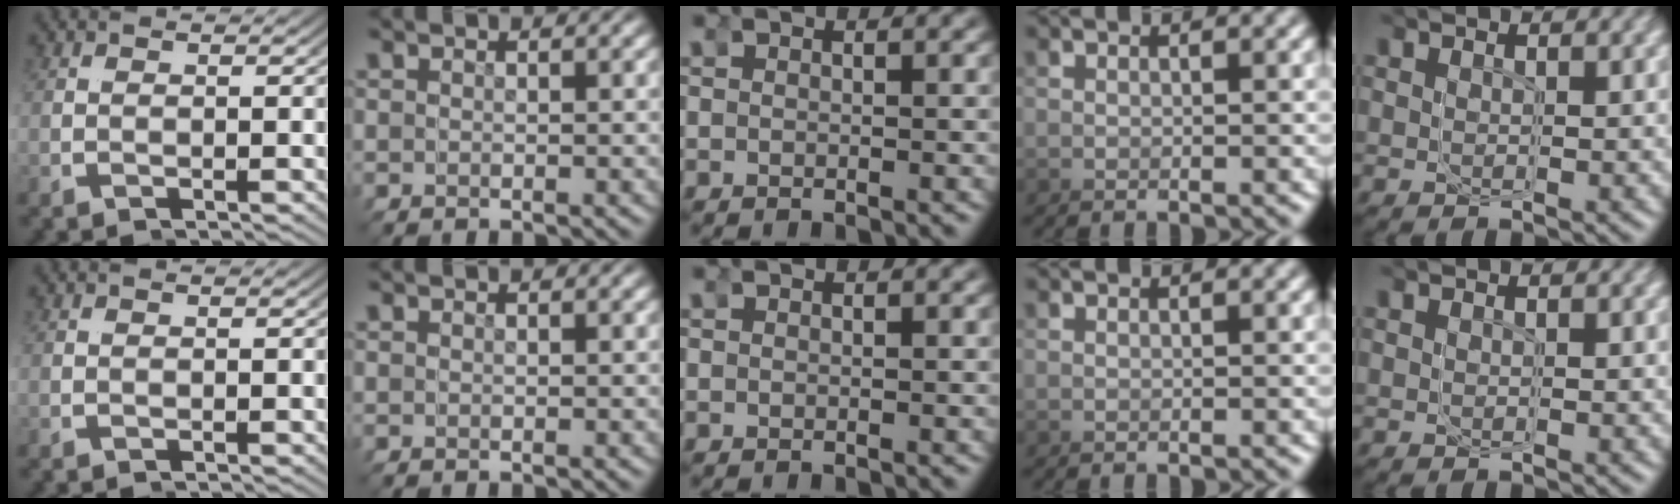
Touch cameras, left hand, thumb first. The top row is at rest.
{}